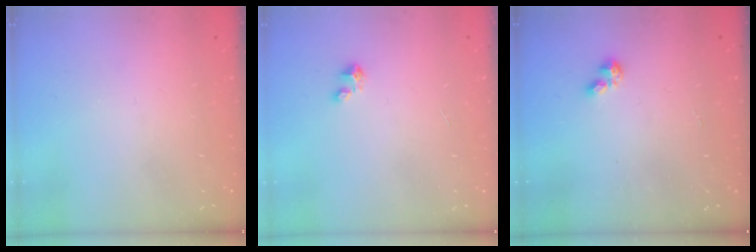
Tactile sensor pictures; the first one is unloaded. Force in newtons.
{"total": 2.1, "press": 2.1, "slide": 0.1}
{"total": 1.3, "press": 1.2, "slide": 0.3}